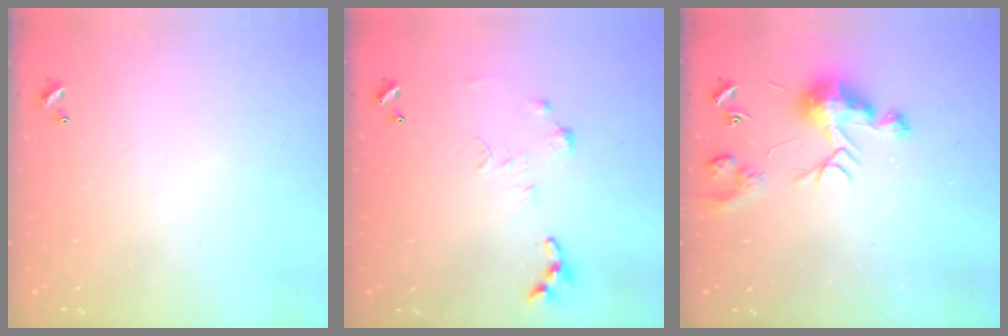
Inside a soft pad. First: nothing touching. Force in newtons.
{"total": 0.7, "press": 0.7, "slide": 0.1}
{"total": 9.7, "press": 9.7, "slide": 0.5}